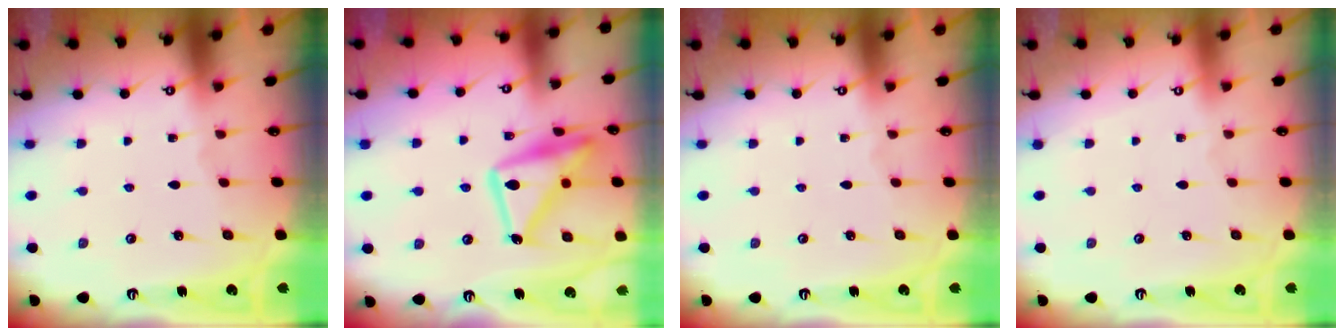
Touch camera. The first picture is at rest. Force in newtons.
{"total": 17.7, "press": 17.6, "slide": 1.3}
{"total": 0.0}
{"total": 3.9, "press": 3.9, "slide": 0.1}